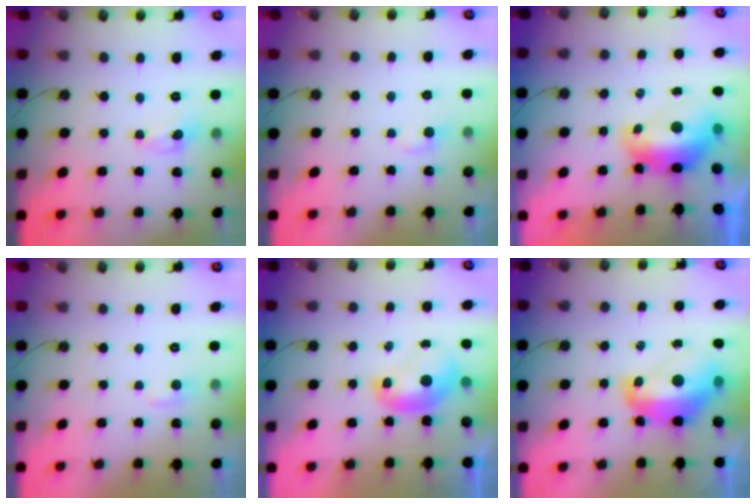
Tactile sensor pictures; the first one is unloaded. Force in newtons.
{"total": 1.5, "press": 1.4, "slide": 0.6}
{"total": 2.9, "press": 2.8, "slide": 0.7}
{"total": 2.2, "press": 2.1, "slide": 0.6}
{"total": 1.7, "press": 1.6, "slide": 0.1}
{"total": 8.9, "press": 8.8, "slide": 1.5}